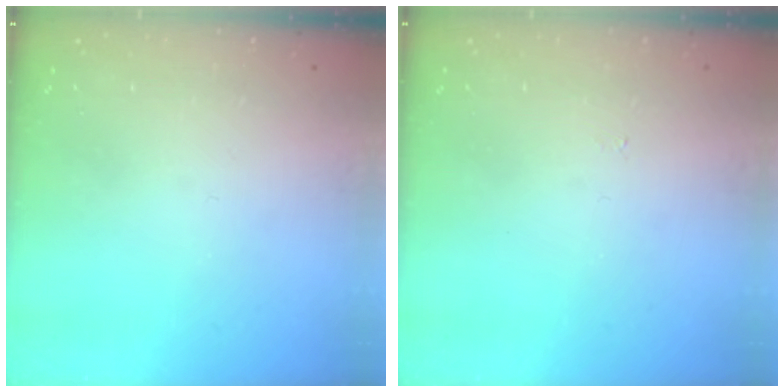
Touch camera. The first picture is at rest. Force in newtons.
{"total": 3.1, "press": 3.1, "slide": 0.4}